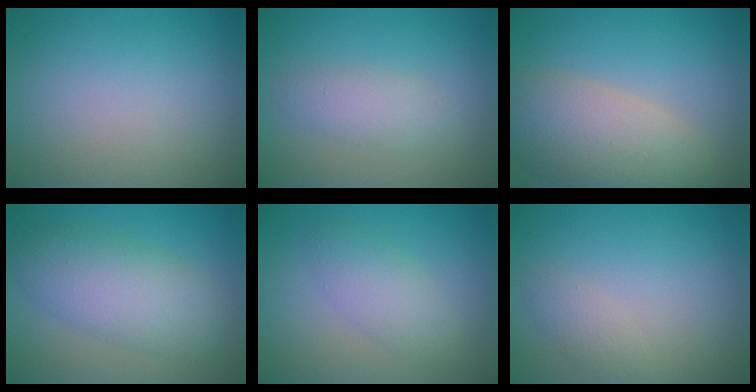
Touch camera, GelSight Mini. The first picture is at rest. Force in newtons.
{"total": 2.5, "press": 2.5, "slide": 0.1}
{"total": 7.5, "press": 7.5, "slide": 0.7}
{"total": 6.1, "press": 6.1, "slide": 0.2}
{"total": 2.8, "press": 2.8, "slide": 0.2}
{"total": 1.3, "press": 1.3, "slide": 0.1}